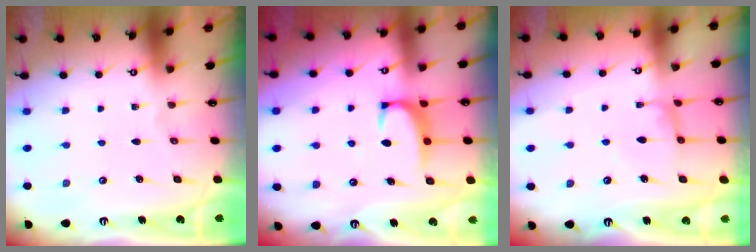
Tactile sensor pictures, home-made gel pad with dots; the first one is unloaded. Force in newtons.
{"total": 2.1, "press": 2.1, "slide": 0.6}
{"total": 3.3, "press": 3.2, "slide": 0.9}